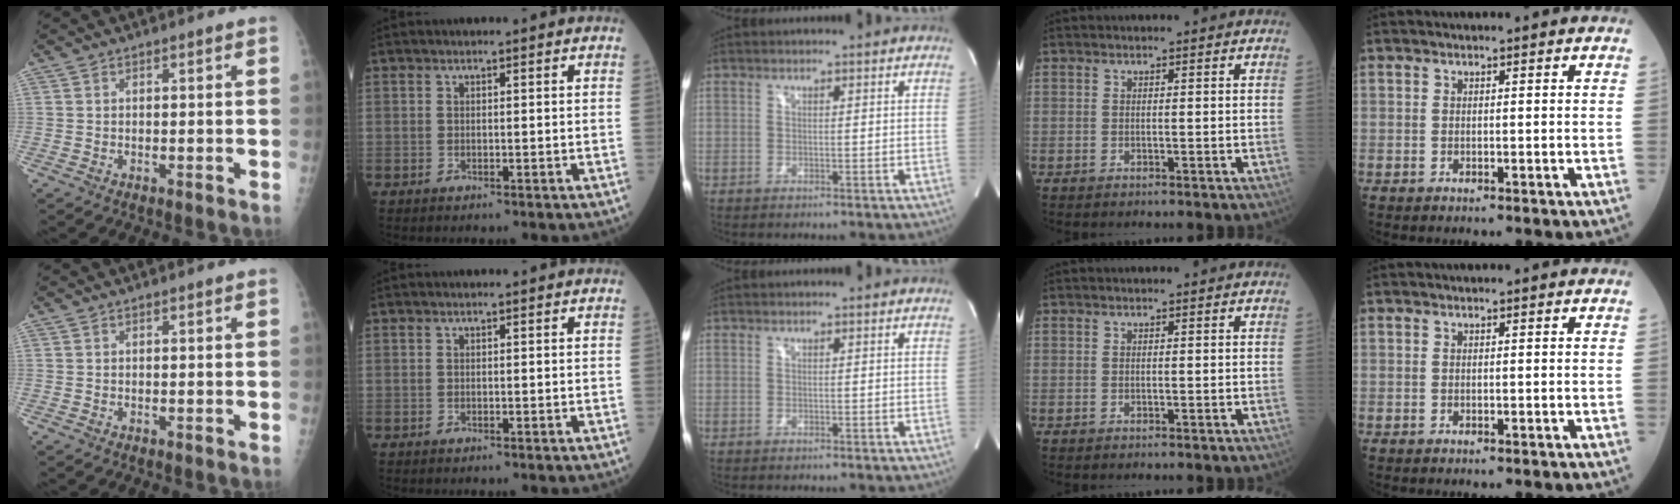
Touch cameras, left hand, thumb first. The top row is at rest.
{}